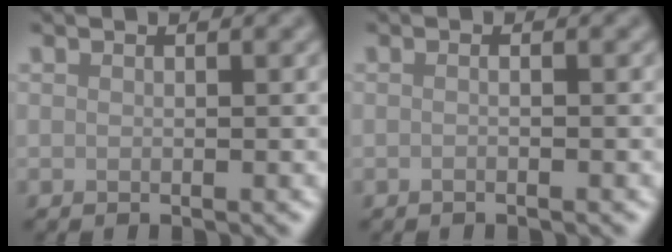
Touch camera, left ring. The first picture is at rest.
{"total": 0.8, "force": [-0.1, 0.3, 0.7], "torque": [-0.010, -0.007, -0.008]}